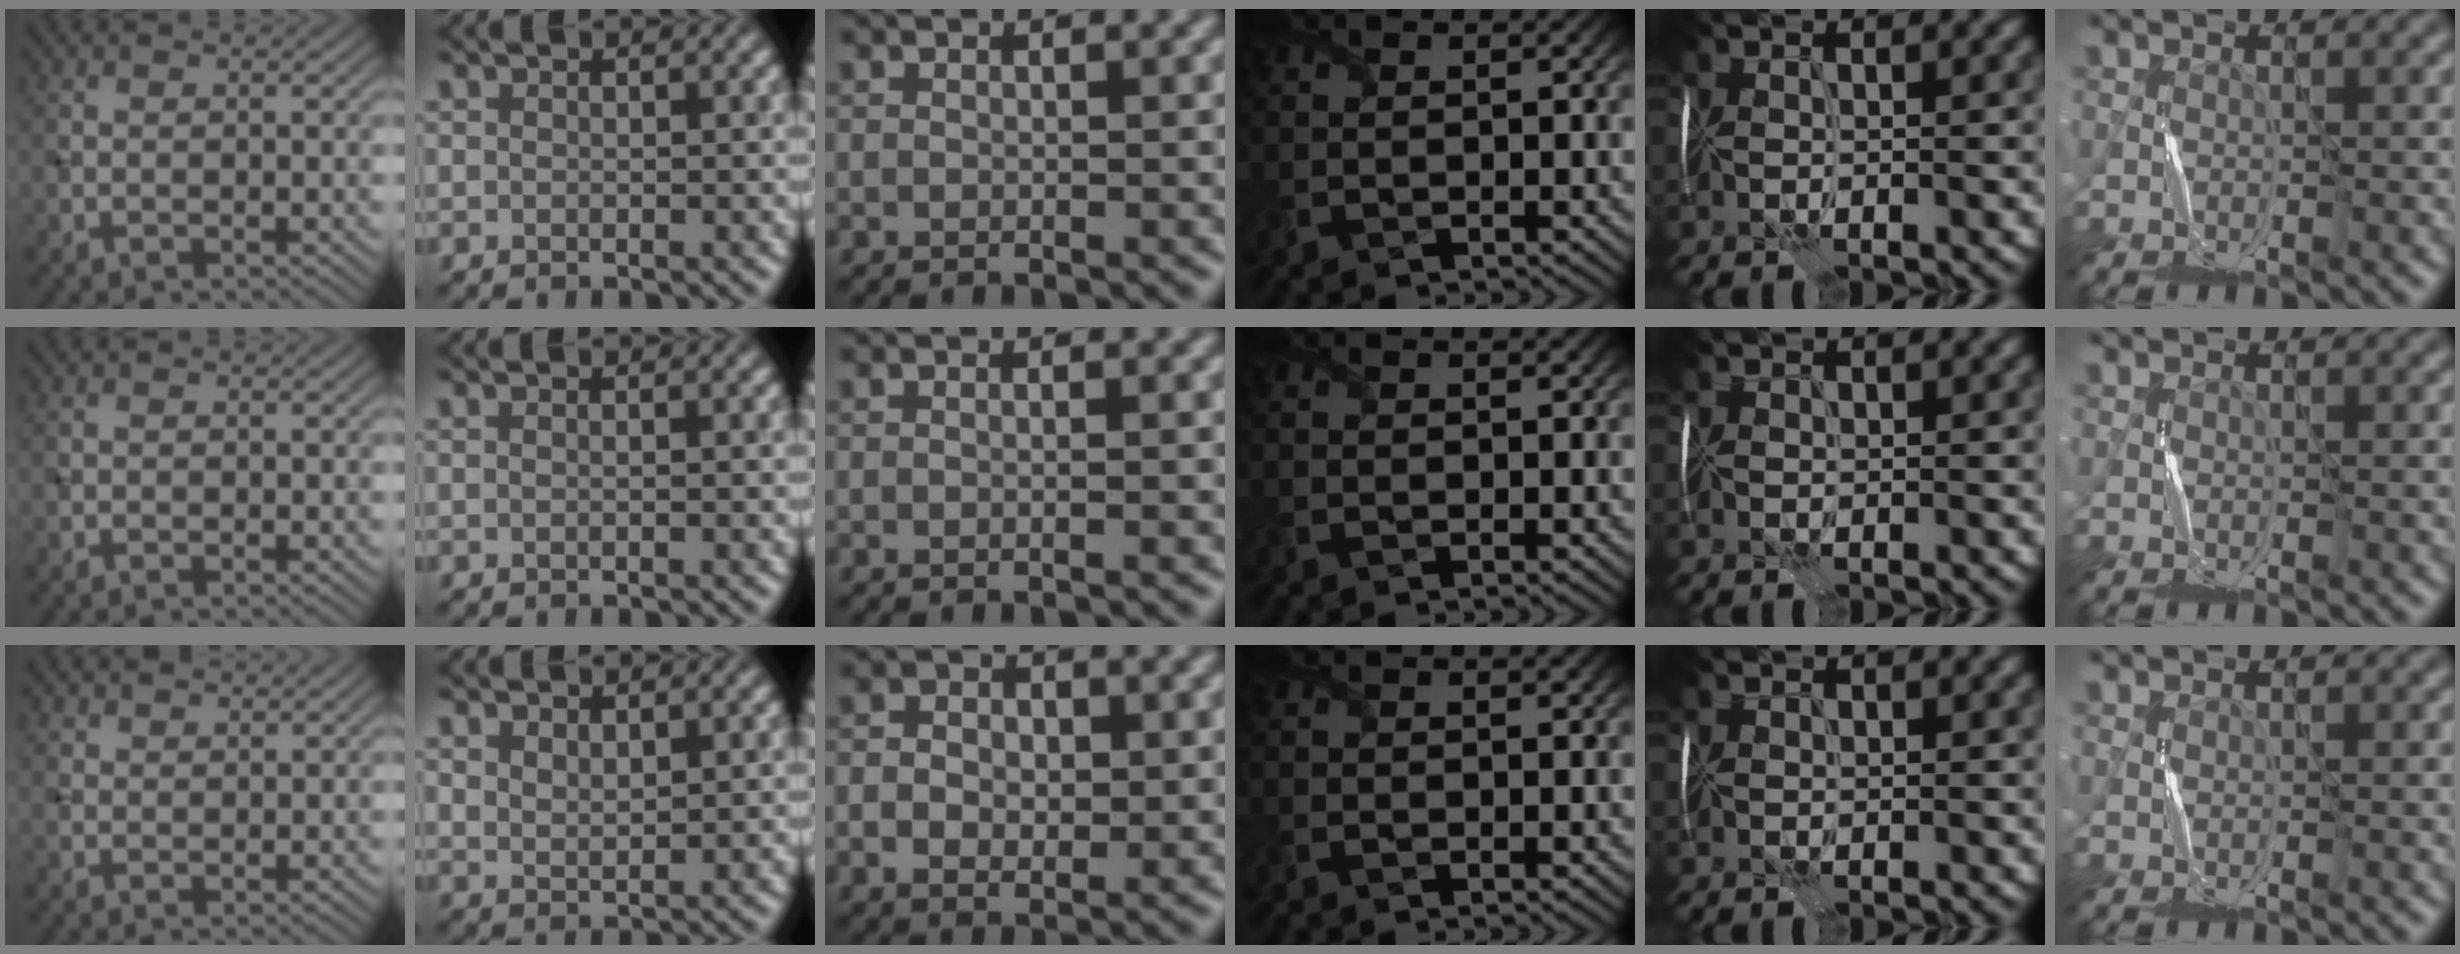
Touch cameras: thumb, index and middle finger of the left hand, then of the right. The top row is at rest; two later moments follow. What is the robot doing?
{"motion": "fold", "object": "memory foam"}